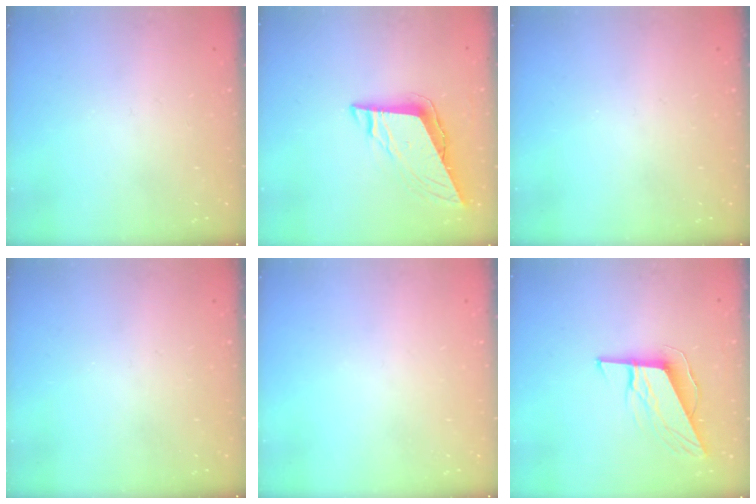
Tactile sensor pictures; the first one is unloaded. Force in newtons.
{"total": 8.6, "press": 8.5, "slide": 1.3}
{"total": 0.0}
{"total": 0.0}
{"total": 0.0}
{"total": 9.7, "press": 9.5, "slide": 1.9}